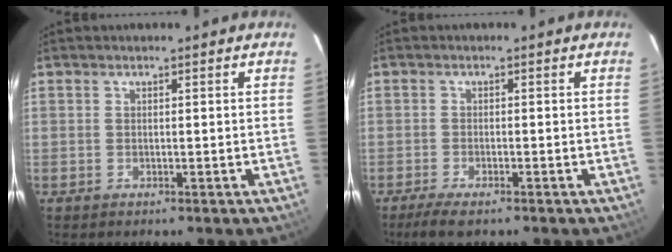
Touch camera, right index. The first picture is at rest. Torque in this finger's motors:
{"motor_torque": [0.10, 0.09, 0.17, 0.03]}